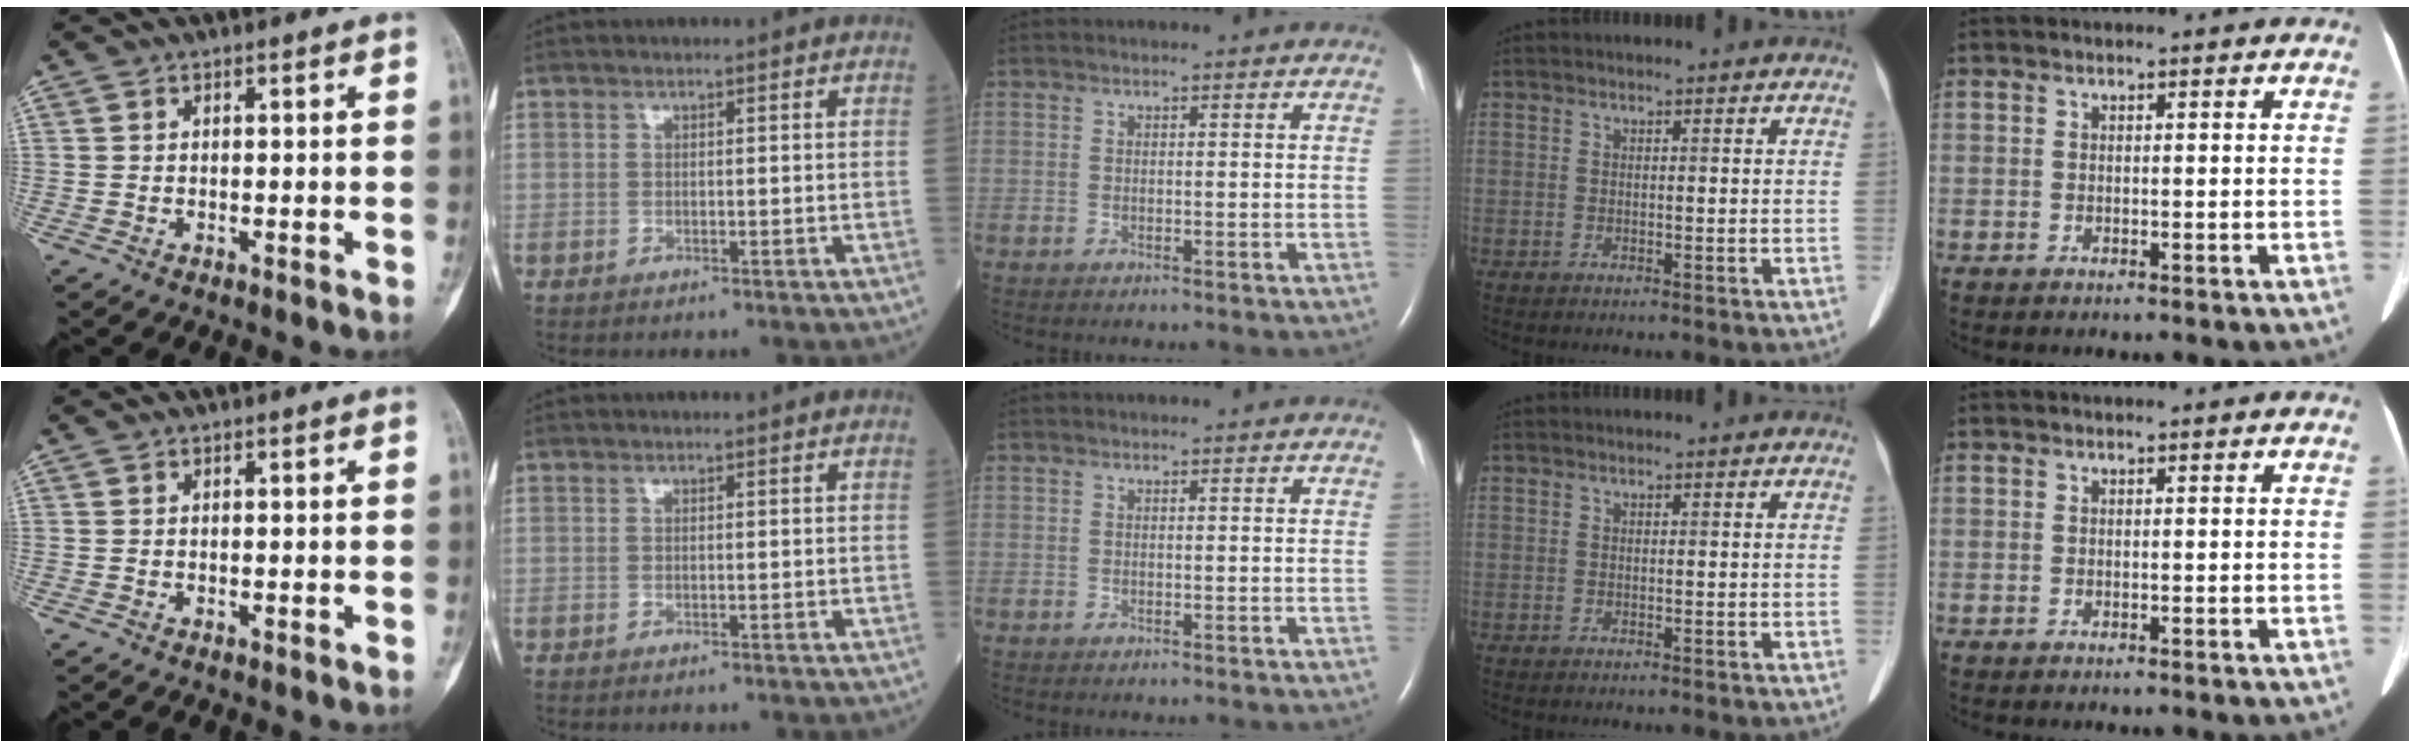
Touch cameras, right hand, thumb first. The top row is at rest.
{}